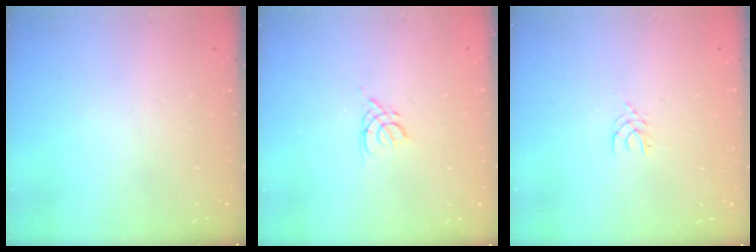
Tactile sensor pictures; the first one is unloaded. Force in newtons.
{"total": 2.5, "press": 2.5, "slide": 0.6}
{"total": 2.9, "press": 2.9, "slide": 0.4}